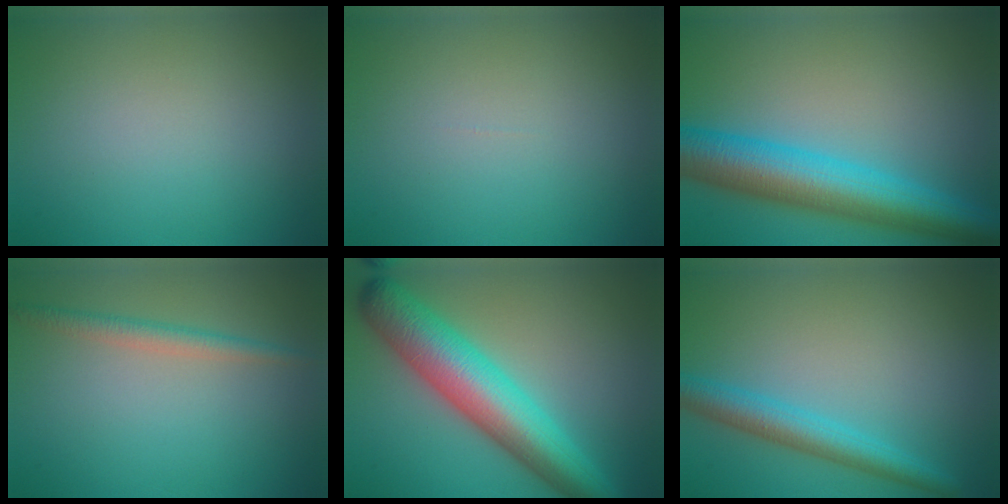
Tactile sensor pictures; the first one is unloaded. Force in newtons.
{"total": 0.0}
{"total": 9.3, "press": 9.3, "slide": 0.2}
{"total": 2.0, "press": 2.0, "slide": 0.0}
{"total": 9.5, "press": 9.5, "slide": 0.1}
{"total": 3.8, "press": 3.8, "slide": 0.1}